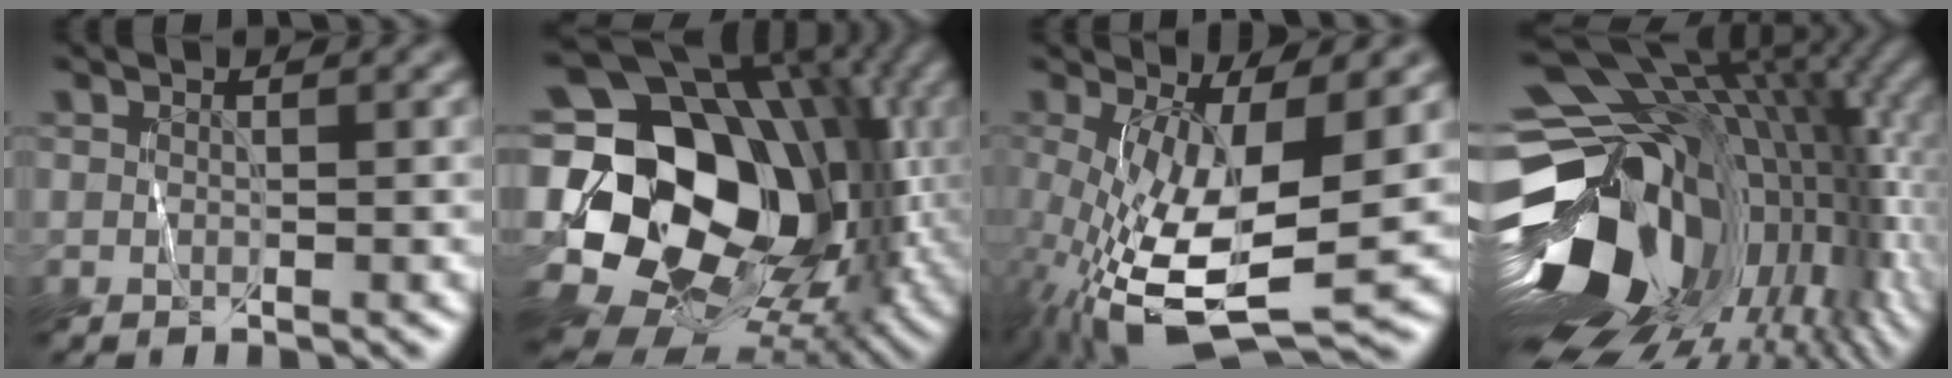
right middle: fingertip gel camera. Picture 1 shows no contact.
{"total": 21.2, "force": [-1.3, 16.4, 13.3], "torque": [-0.237, -0.009, -0.030]}
{"total": 12.8, "force": [-2.7, 4.6, 11.6], "torque": [-0.236, -0.033, -0.038]}
{"total": 20.0, "force": [-1.8, 13.0, 15.0], "torque": [-0.274, -0.040, -0.017]}